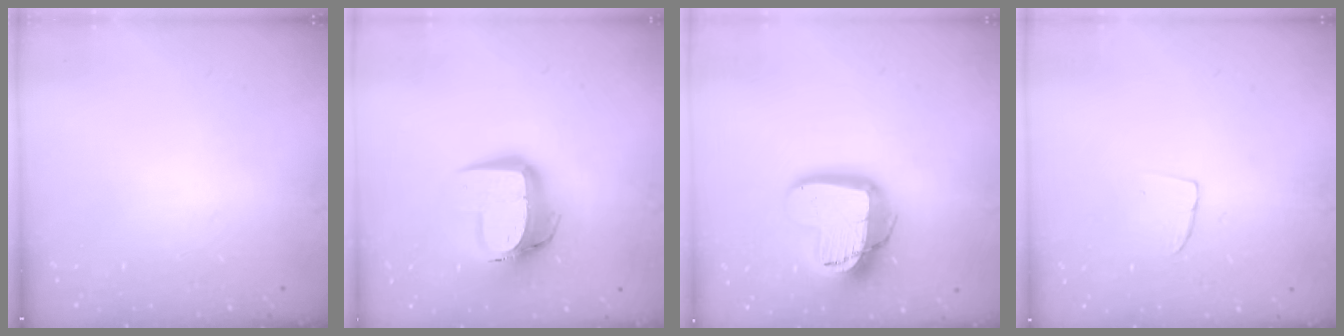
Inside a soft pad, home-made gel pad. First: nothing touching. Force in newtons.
{"total": 12.9, "press": 12.9, "slide": 1.1}
{"total": 16.8, "press": 16.7, "slide": 1.5}
{"total": 2.9, "press": 2.9, "slide": 0.2}